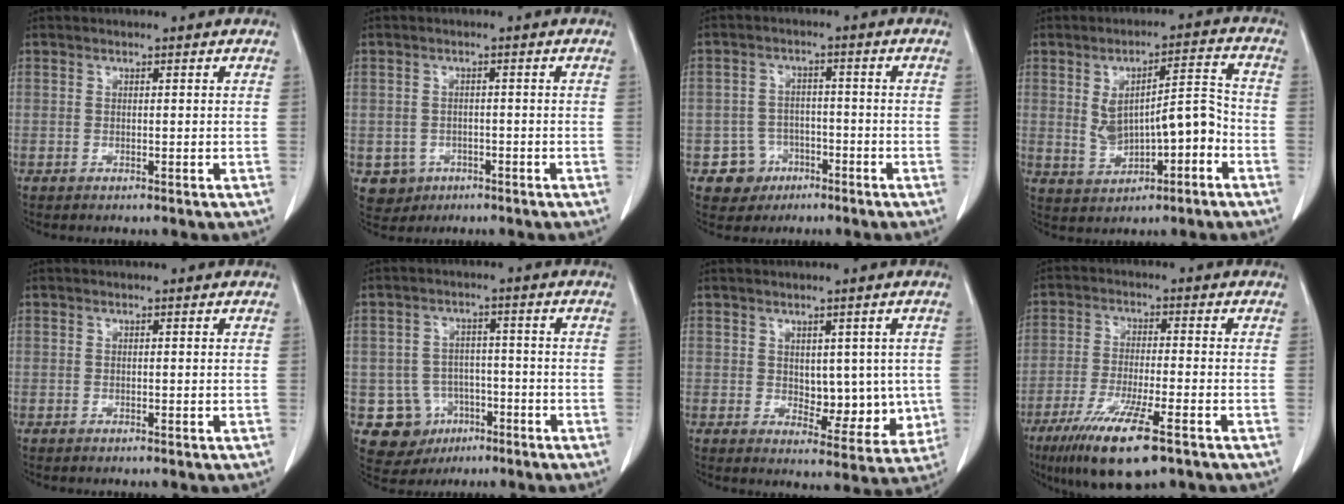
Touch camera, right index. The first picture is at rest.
{"total": 3.7, "force": [-1.3, 3.5, 0.4], "torque": [-0.003, 0.009, -0.011]}
{"total": 5.2, "force": [-2.4, 4.6, 0.2], "torque": [0.004, 0.015, -0.033]}
{"total": 9.1, "force": [-1.4, 3.3, 8.4], "torque": [-0.140, 0.027, -0.007]}
{"total": 0.0}
{"total": 8.3, "force": [-2.9, 7.7, 1.1], "torque": [-0.027, 0.012, -0.031]}
{"total": 7.7, "force": [0.4, 4.6, 6.2], "torque": [-0.059, -0.003, 0.019]}
{"total": 12.1, "force": [-7.3, 1.5, 9.6], "torque": [-0.173, -0.031, -0.119]}